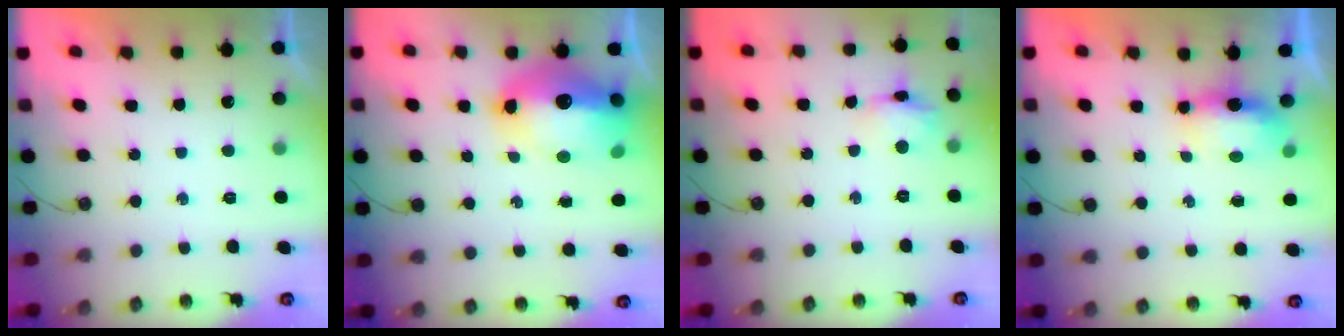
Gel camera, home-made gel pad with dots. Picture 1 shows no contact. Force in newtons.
{"total": 18.0, "press": 17.4, "slide": 4.4}
{"total": 9.1, "press": 9.1, "slide": 0.6}
{"total": 6.5, "press": 6.1, "slide": 2.3}